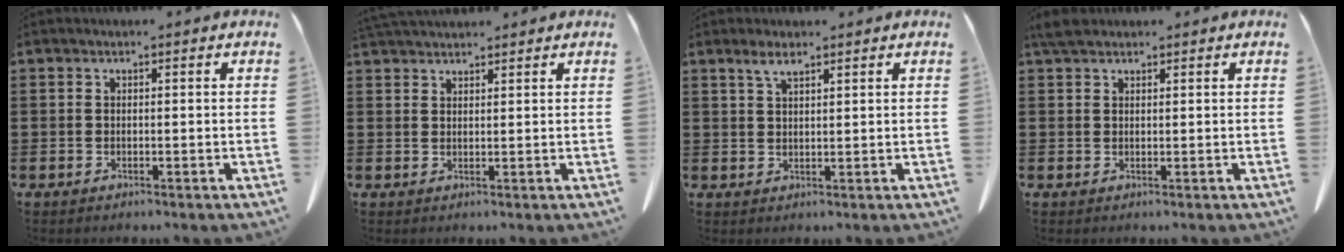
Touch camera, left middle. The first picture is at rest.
{"total": 2.5, "force": [2.5, 0.4, 0.5], "torque": [-0.017, -0.002, 0.048]}
{"total": 2.8, "force": [1.9, 0.7, 2.0], "torque": [-0.043, 0.002, 0.035]}
{"total": 2.6, "force": [2.0, 1.0, 1.2], "torque": [-0.030, 0.005, 0.039]}